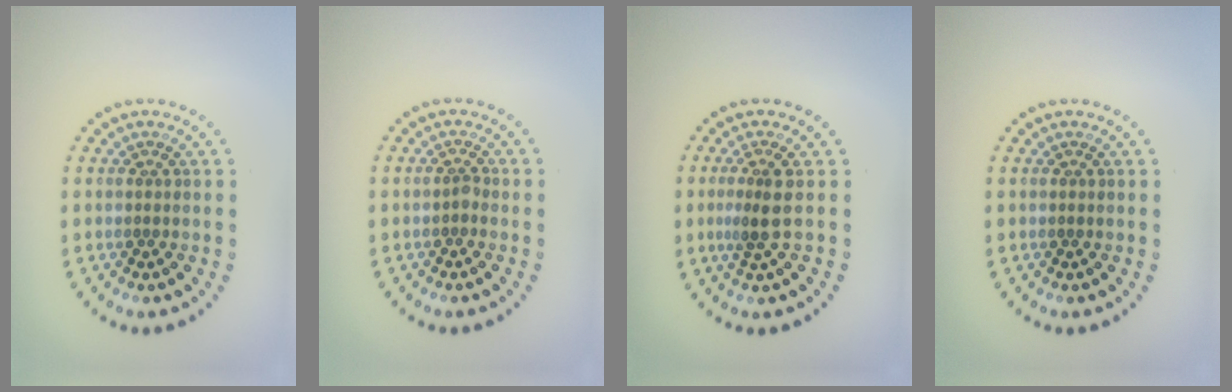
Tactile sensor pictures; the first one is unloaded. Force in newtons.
{"total": 0.7, "press": 0.6, "slide": 0.3}
{"total": 2.3, "press": 1.9, "slide": 1.4}
{"total": 0.0}